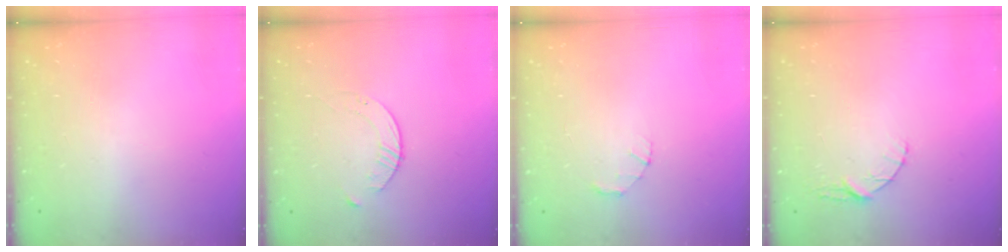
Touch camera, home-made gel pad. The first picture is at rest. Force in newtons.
{"total": 3.9, "press": 3.9, "slide": 0.4}
{"total": 1.4, "press": 1.3, "slide": 0.3}
{"total": 3.4, "press": 3.3, "slide": 0.5}